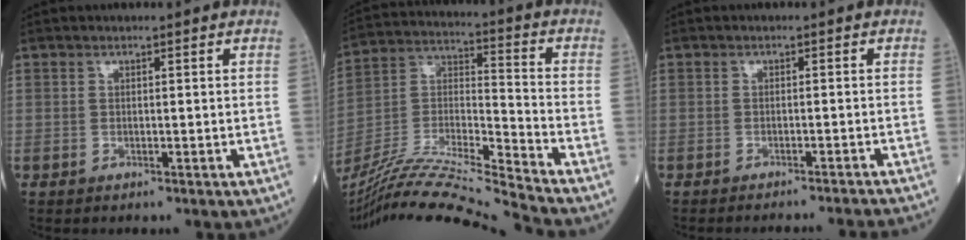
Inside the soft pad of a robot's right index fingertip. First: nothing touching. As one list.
[{"total": 21.0, "force": [-19.1, -2.4, 8.2], "torque": [-0.172, -0.014, -0.341]}, {"total": 10.0, "force": [-9.6, -1.5, 2.3], "torque": [-0.010, -0.017, -0.110]}]